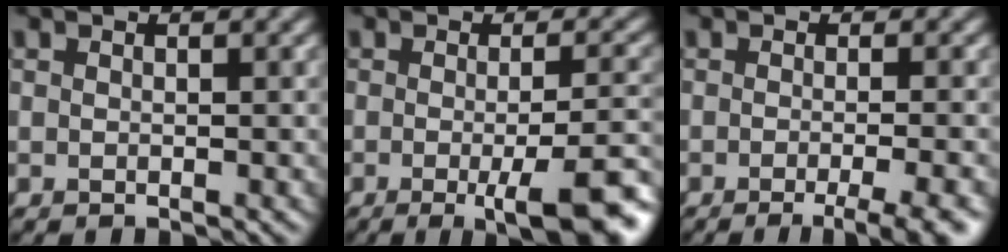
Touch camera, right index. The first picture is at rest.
{"total": 8.6, "force": [-2.9, 2.2, 7.8], "torque": [-0.093, -0.009, -0.035]}
{"total": 5.2, "force": [-2.6, 1.3, 4.3], "torque": [-0.039, -0.002, -0.033]}